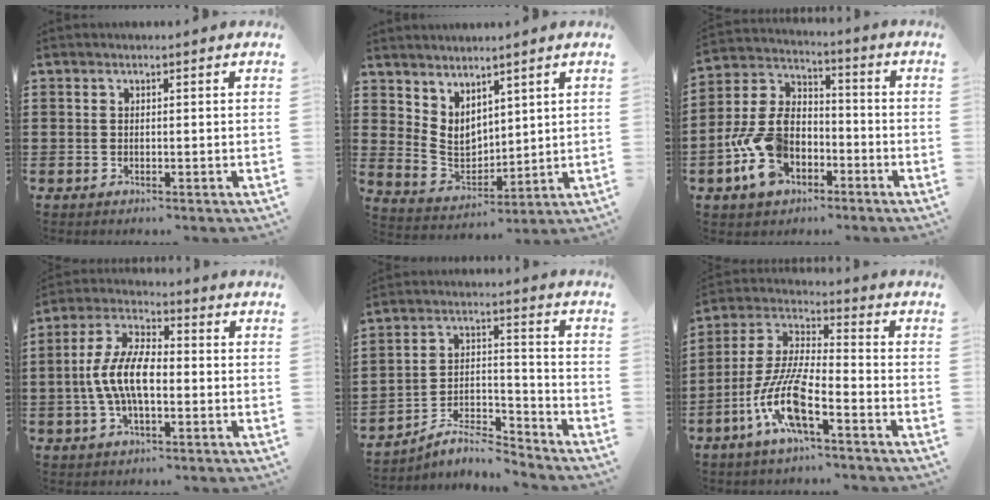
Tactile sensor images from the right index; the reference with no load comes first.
{"total": 4.8, "force": [3.4, 3.0, 1.5], "torque": [-0.048, -0.012, 0.067]}
{"total": 11.5, "force": [-4.4, 7.6, 7.5], "torque": [-0.199, 0.007, -0.087]}
{"total": 9.2, "force": [-1.4, 4.2, 8.0], "torque": [-0.188, -0.003, -0.035]}
{"total": 7.3, "force": [-6.7, 1.4, 2.5], "torque": [-0.040, 0.011, -0.128]}
{"total": 10.9, "force": [-5.6, 2.5, 9.1], "torque": [-0.211, -0.008, -0.112]}